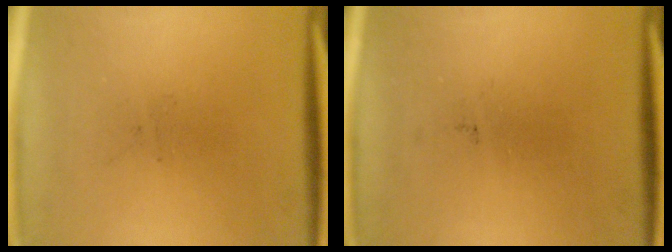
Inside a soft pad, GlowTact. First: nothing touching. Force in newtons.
{"total": 0.0}